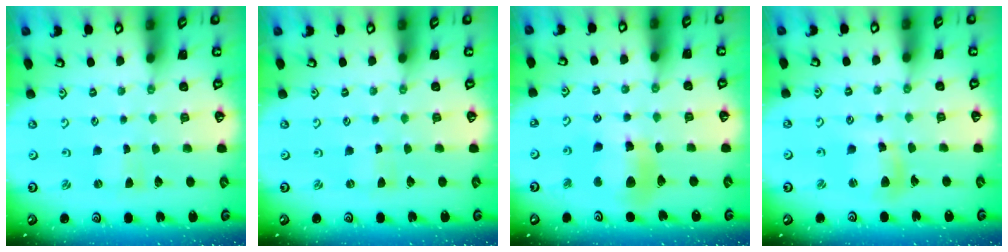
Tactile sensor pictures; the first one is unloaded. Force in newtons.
{"total": 0.0}
{"total": 12.6, "press": 12.5, "slide": 1.8}
{"total": 9.2, "press": 9.1, "slide": 1.3}